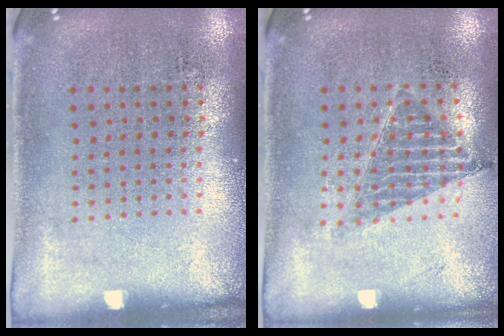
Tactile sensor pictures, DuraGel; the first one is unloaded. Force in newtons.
{"total": 0.9, "press": 0.8, "slide": 0.3}